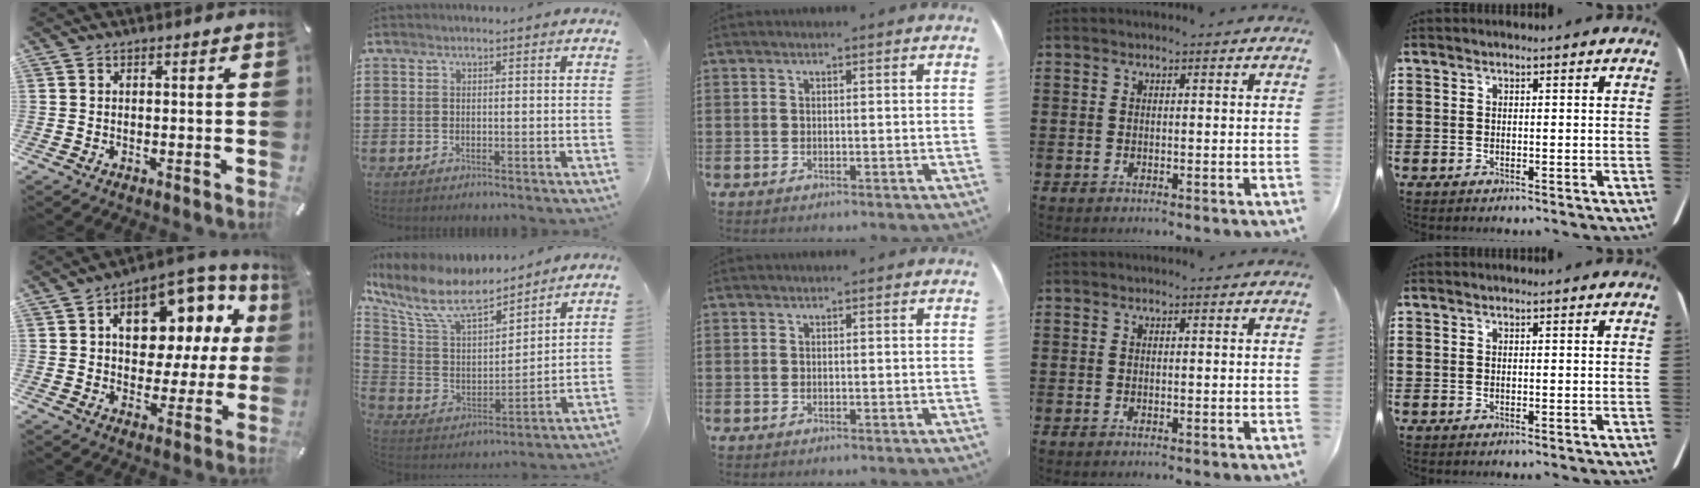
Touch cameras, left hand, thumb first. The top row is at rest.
{"thumb": {"total": 13.4, "force": [4.7, 9.1, 8.7], "torque": [-0.124, -0.034, 0.084]}, "index": {"total": 10.9, "force": [8.8, 3.2, 5.5], "torque": [-0.144, -0.042, 0.155]}}